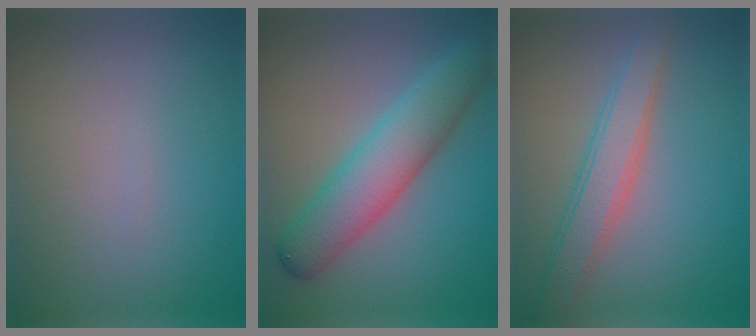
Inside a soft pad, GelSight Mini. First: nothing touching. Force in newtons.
{"total": 6.5, "press": 6.5, "slide": 0.2}
{"total": 3.9, "press": 3.9, "slide": 0.1}